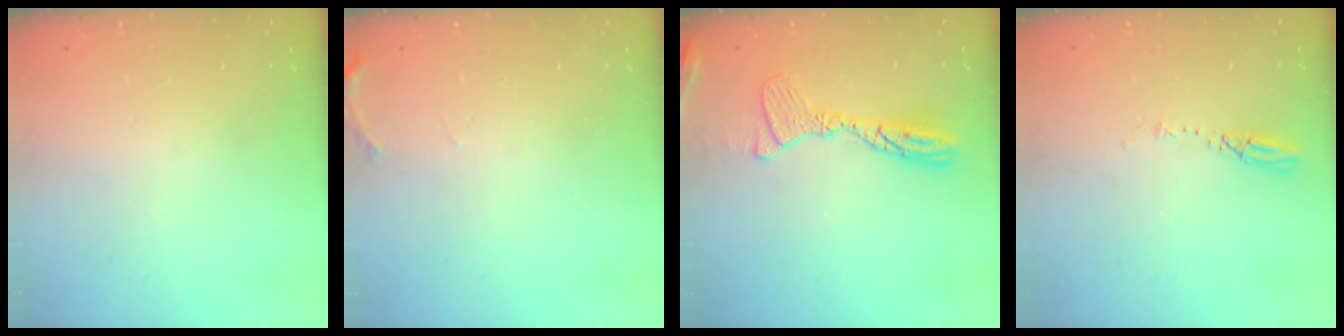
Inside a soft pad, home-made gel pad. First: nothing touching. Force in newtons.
{"total": 5.6, "press": 5.4, "slide": 1.3}
{"total": 13.5, "press": 13.5, "slide": 1.3}
{"total": 3.9, "press": 3.8, "slide": 0.4}